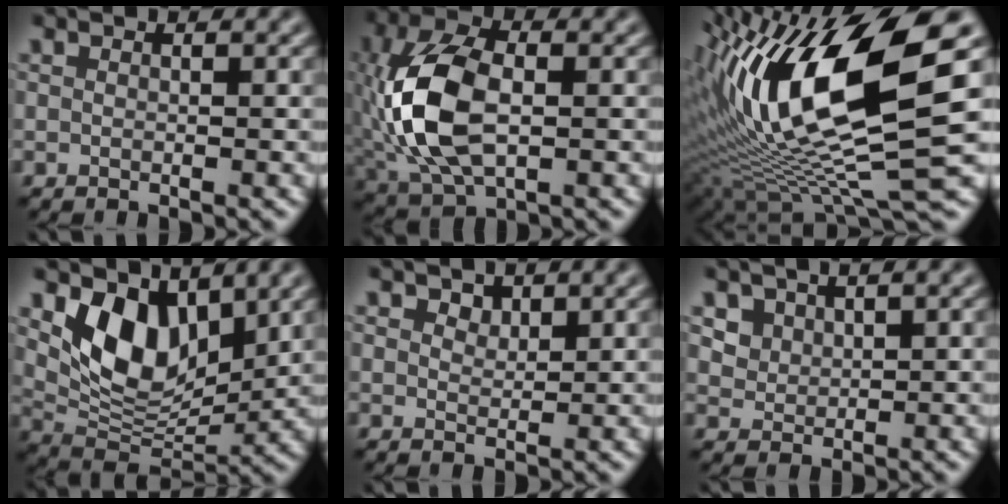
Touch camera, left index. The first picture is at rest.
{"total": 10.1, "force": [-1.0, 5.9, 8.2], "torque": [-0.187, 0.004, -0.024]}
{"total": 15.2, "force": [3.1, 4.7, 14.1], "torque": [-0.274, -0.002, 0.061]}
{"total": 7.1, "force": [3.2, 4.1, 4.8], "torque": [-0.092, -0.019, 0.056]}
{"total": 1.4, "force": [1.1, 0.7, 0.5], "torque": [-0.009, -0.003, 0.018]}
{"total": 2.2, "force": [1.5, 1.4, 0.9], "torque": [-0.026, -0.005, 0.035]}